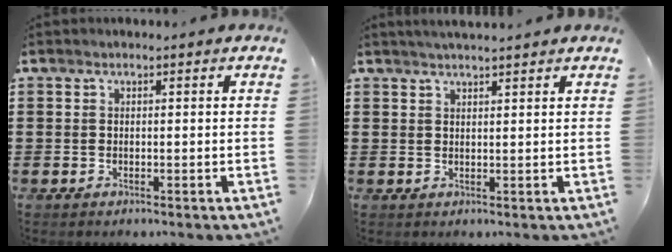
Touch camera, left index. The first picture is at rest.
{"total": 1.8, "force": [1.7, -0.2, 0.7], "torque": [-0.015, 0.002, 0.032]}